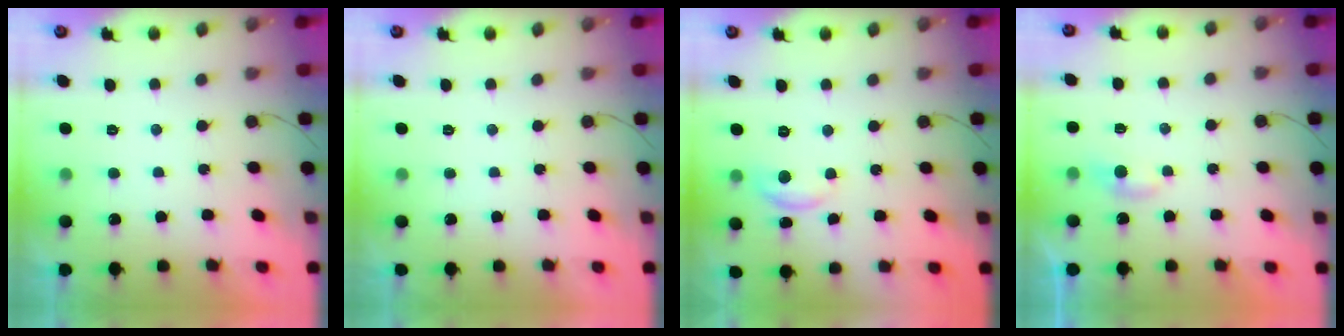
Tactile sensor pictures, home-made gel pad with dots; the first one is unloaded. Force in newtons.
{"total": 0.0}
{"total": 6.2, "press": 6.2, "slide": 0.4}
{"total": 3.5, "press": 3.5, "slide": 0.3}